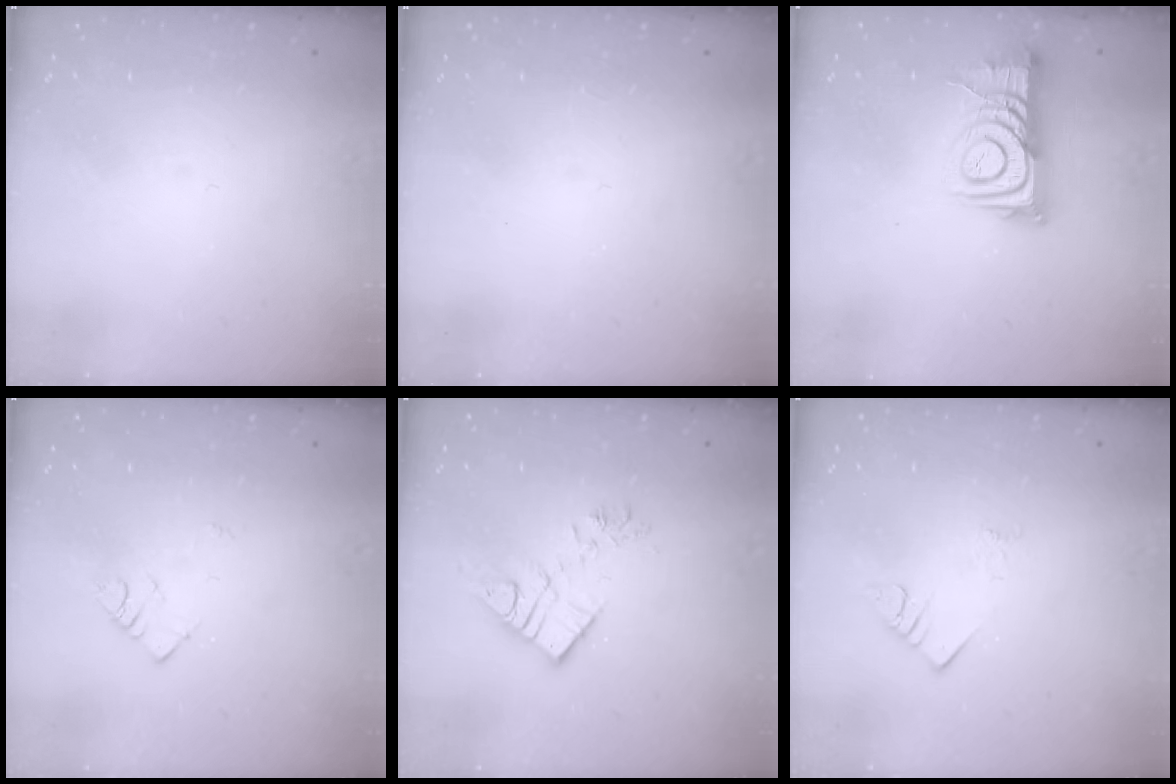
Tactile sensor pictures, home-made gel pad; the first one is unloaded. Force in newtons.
{"total": 2.6, "press": 2.6, "slide": 0.4}
{"total": 10.9, "press": 10.8, "slide": 1.2}
{"total": 2.9, "press": 2.9, "slide": 0.5}
{"total": 10.8, "press": 10.8, "slide": 0.5}
{"total": 2.7, "press": 2.7, "slide": 0.3}